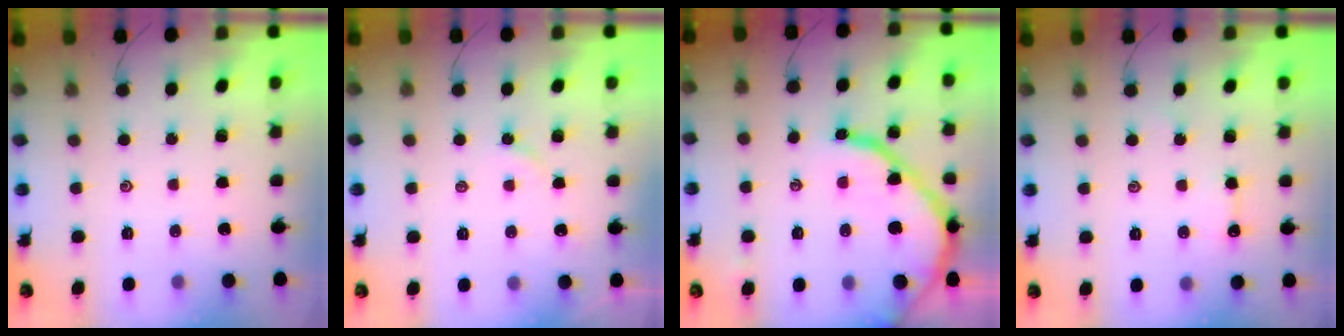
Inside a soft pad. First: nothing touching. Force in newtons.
{"total": 4.0, "press": 4.0, "slide": 0.5}
{"total": 13.7, "press": 13.7, "slide": 1.4}
{"total": 3.0, "press": 3.0, "slide": 0.4}